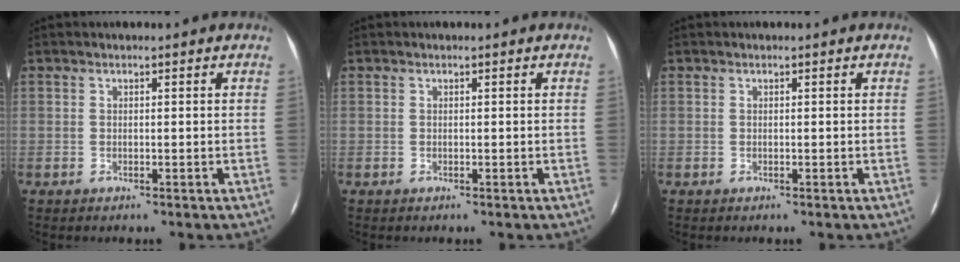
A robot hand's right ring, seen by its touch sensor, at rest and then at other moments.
{"total": 0.0}
{"total": 0.0}